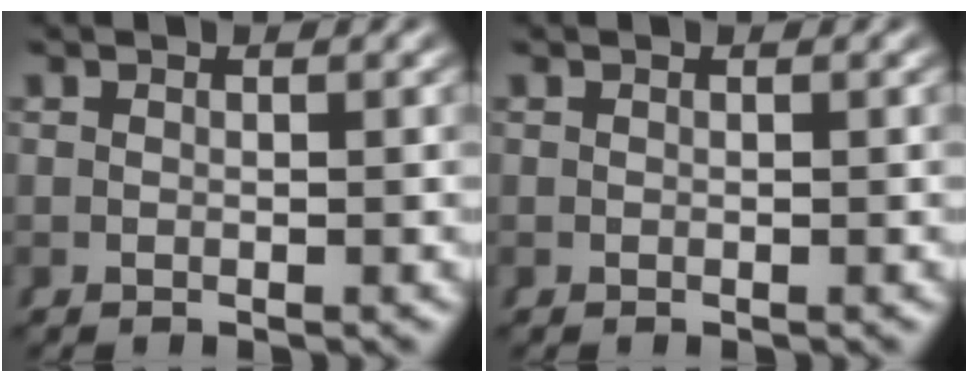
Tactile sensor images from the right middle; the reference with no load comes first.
{"total": 0.0}